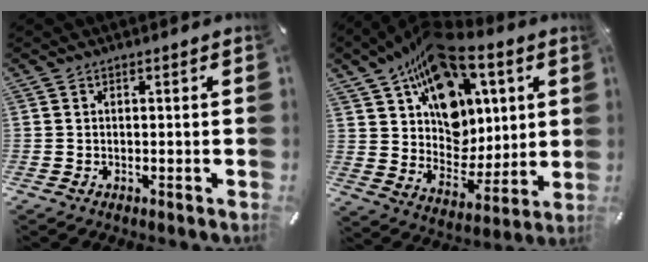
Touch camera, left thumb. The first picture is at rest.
{"total": 17.2, "force": [9.7, 11.9, 7.8], "torque": [-0.133, -0.065, 0.176]}